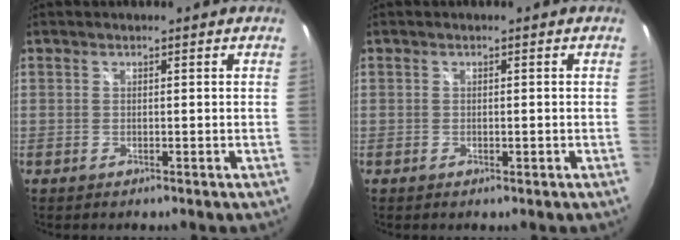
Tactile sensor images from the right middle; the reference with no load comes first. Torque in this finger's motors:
{"motor_torque": [-0.20, -0.01, 0.03, -0.01]}